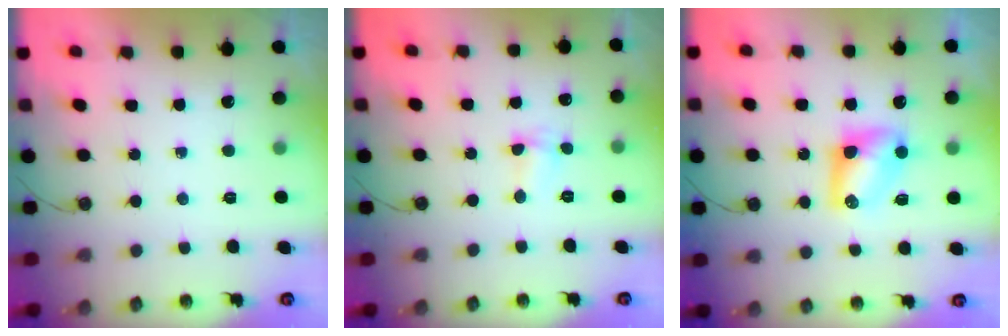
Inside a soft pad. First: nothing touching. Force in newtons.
{"total": 1.7, "press": 1.5, "slide": 0.7}
{"total": 7.6, "press": 7.6, "slide": 0.8}